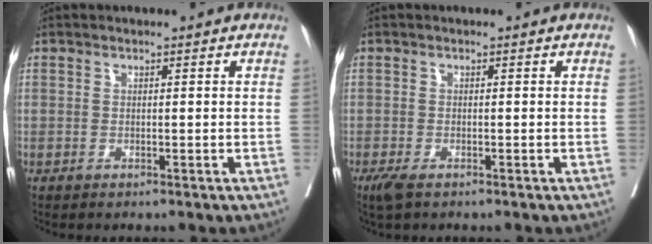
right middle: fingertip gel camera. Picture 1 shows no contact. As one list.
[{"total": 2.3, "force": [-1.5, 0.7, 1.5], "torque": [-0.035, -0.008, -0.026]}]